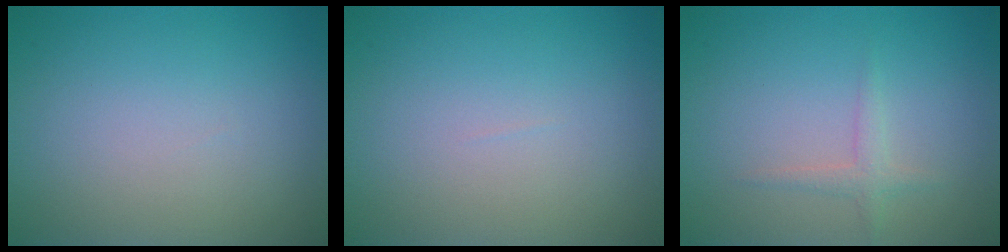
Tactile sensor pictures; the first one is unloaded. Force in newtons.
{"total": 0.0}
{"total": 1.3, "press": 1.3, "slide": 0.0}